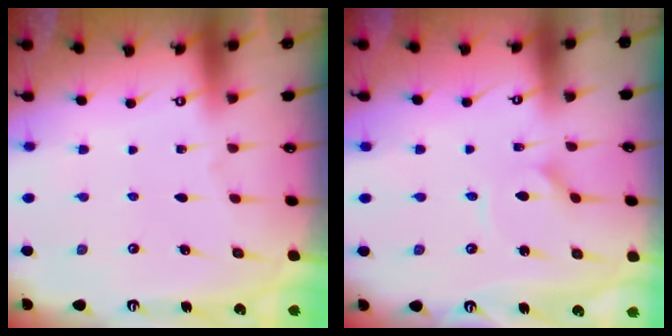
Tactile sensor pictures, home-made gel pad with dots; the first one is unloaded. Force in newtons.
{"total": 2.0, "press": 2.0, "slide": 0.4}